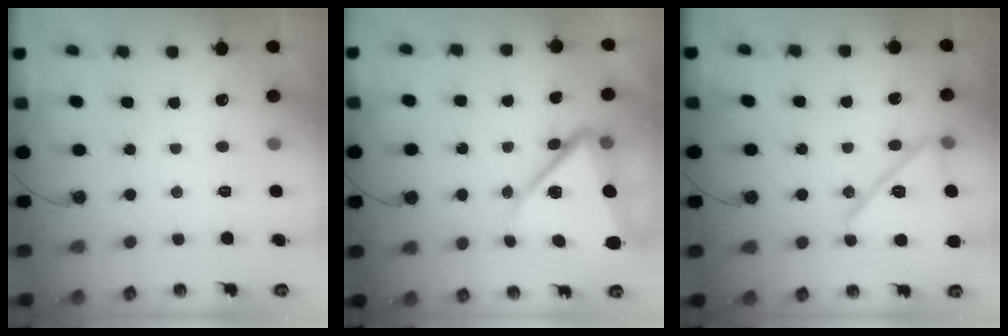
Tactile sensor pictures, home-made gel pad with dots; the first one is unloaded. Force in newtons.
{"total": 13.7, "press": 13.7, "slide": 1.1}
{"total": 16.8, "press": 16.8, "slide": 0.3}